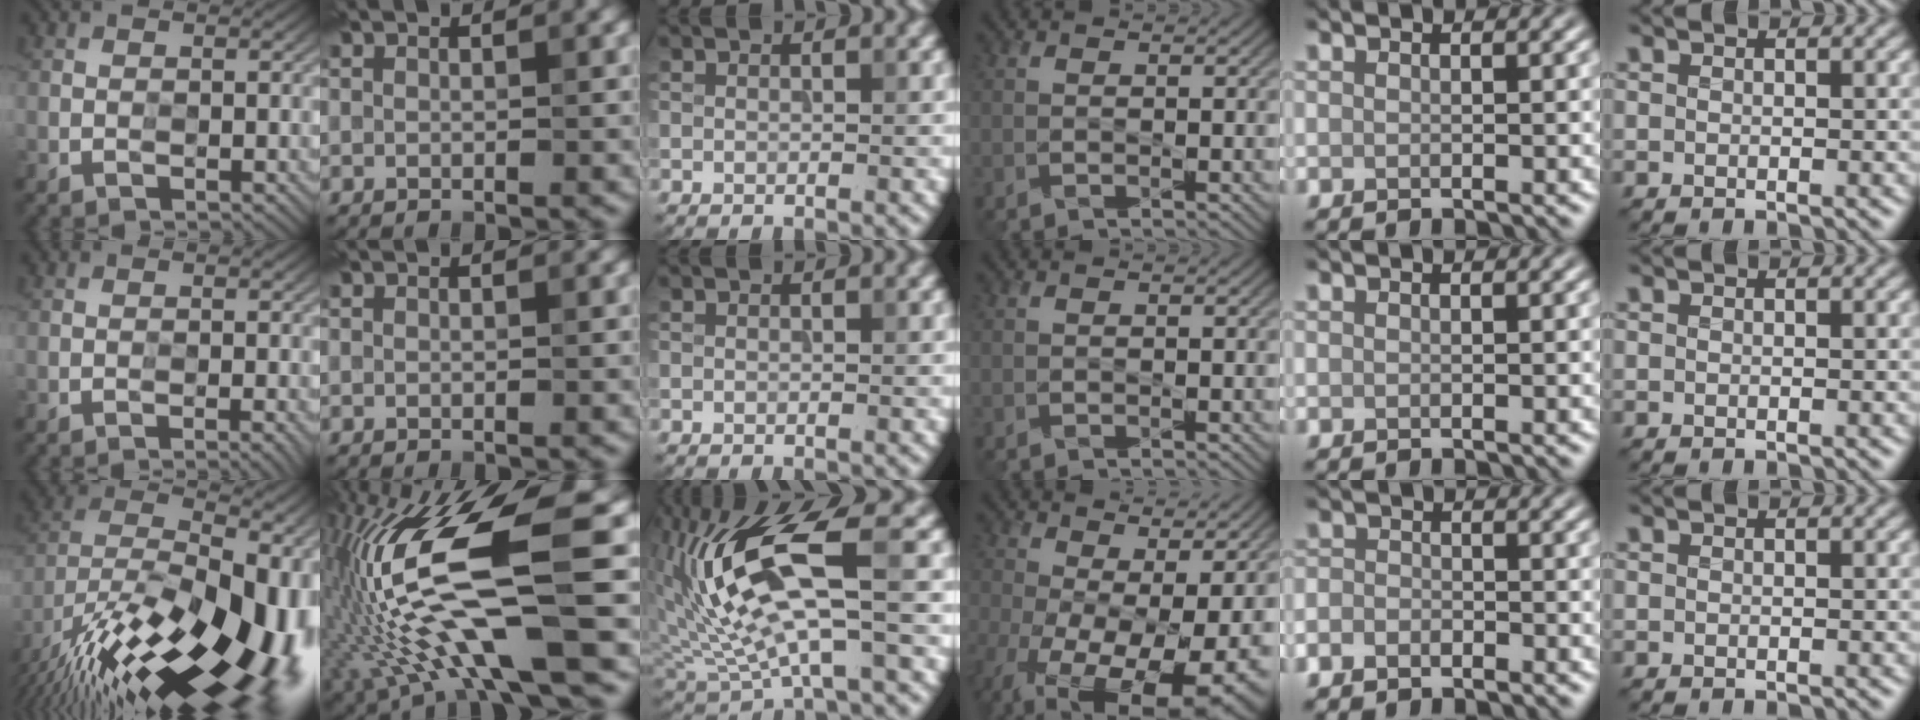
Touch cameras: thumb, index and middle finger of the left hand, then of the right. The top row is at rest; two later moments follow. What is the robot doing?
{"motion": "wipe", "object": "glass cup"}